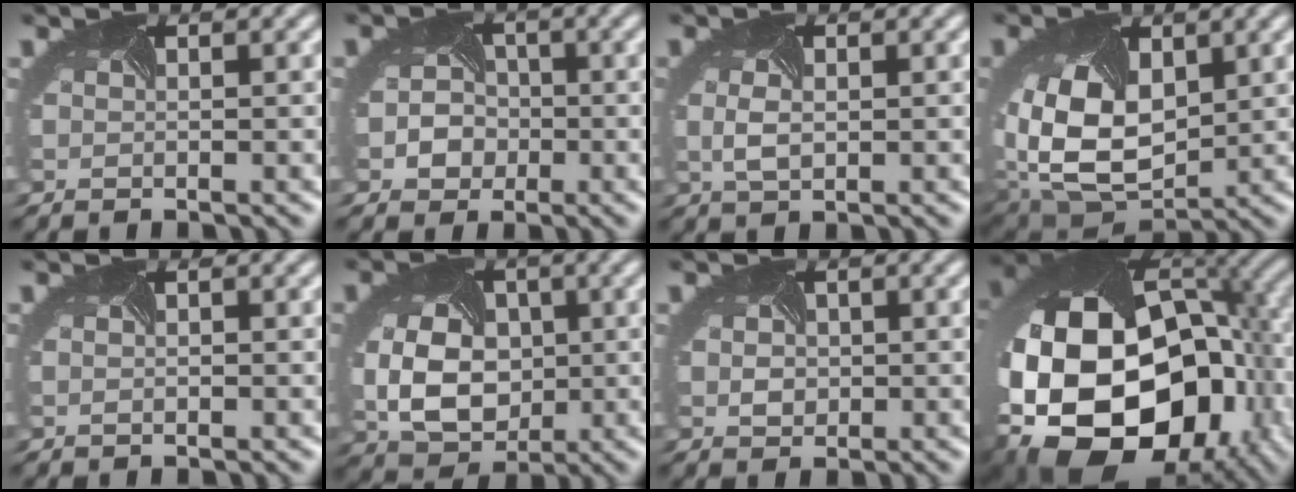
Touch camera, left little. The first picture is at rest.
{"total": 3.1, "force": [-0.9, 2.8, 1.2], "torque": [-0.006, -0.002, -0.015]}
{"total": 1.8, "force": [-0.1, 1.1, 1.4], "torque": [-0.041, -0.005, 0.001]}
{"total": 12.6, "force": [0.9, 8.8, 9.0], "torque": [-0.186, -0.031, 0.033]}
{"total": 1.6, "force": [0.4, 1.2, 1.1], "torque": [-0.011, 0.001, 0.001]}
{"total": 8.4, "force": [-0.5, 6.4, 5.5], "torque": [-0.106, -0.020, 0.003]}
{"total": 2.2, "force": [0.3, 1.9, 1.0], "torque": [-0.020, 0.001, 0.006]}
{"total": 21.5, "force": [-4.1, 15.1, 14.7], "torque": [-0.299, -0.051, -0.049]}